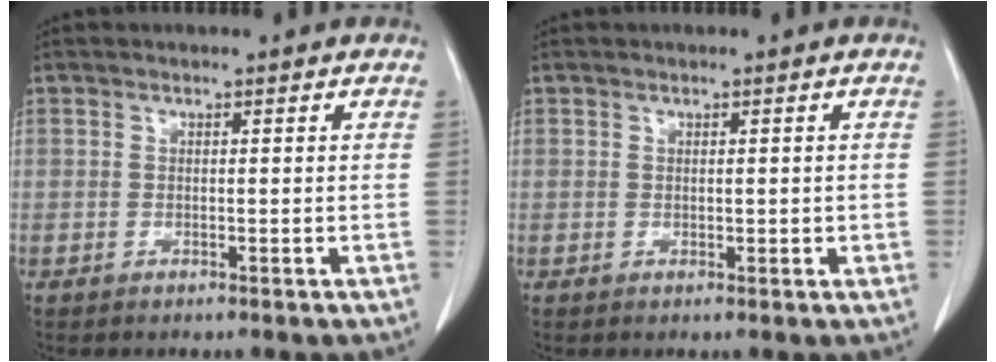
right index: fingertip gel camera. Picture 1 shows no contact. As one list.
[{"total": 0.8, "force": [0.0, 0.6, 0.5], "torque": [-0.006, -0.001, 0.004]}]